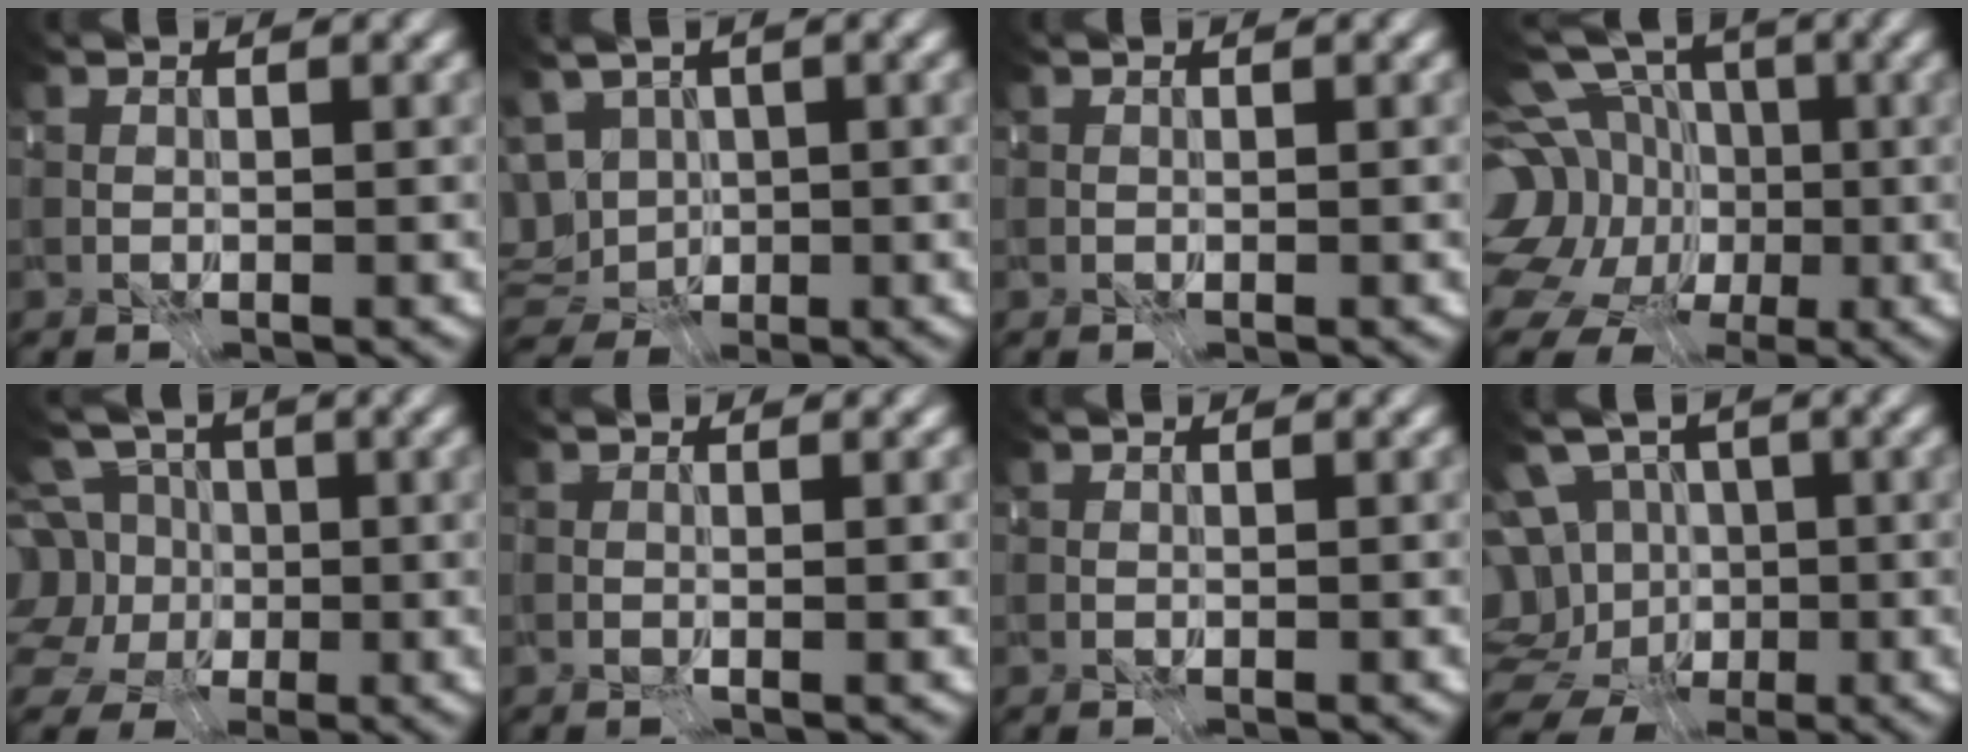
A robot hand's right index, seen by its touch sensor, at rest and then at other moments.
{"total": 6.9, "force": [-1.5, 5.5, 4.0], "torque": [-0.070, -0.004, -0.038]}
{"total": 0.0}
{"total": 13.3, "force": [-4.1, 10.8, 6.6], "torque": [-0.152, -0.001, -0.071]}
{"total": 10.2, "force": [0.2, 8.7, 5.4], "torque": [-0.129, 0.015, -0.024]}
{"total": 1.3, "force": [-0.3, -1.2, -0.5], "torque": [0.025, -0.012, -0.004]}
{"total": 0.0}
{"total": 8.0, "force": [-1.7, 5.6, 5.5], "torque": [-0.078, -0.003, -0.027]}